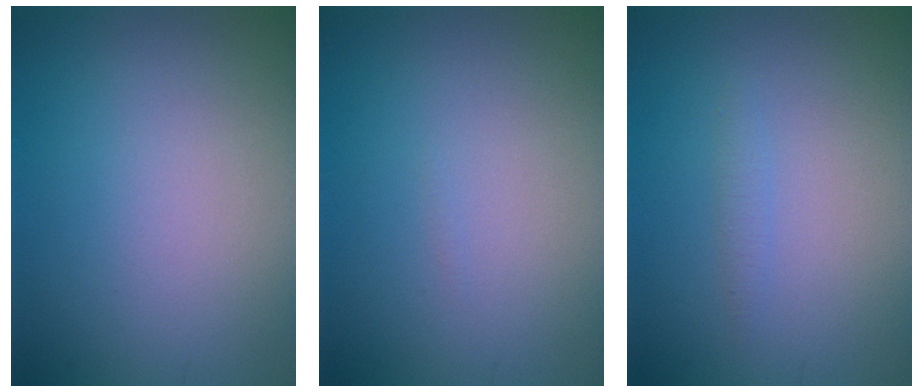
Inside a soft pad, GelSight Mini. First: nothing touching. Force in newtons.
{"total": 0.0}
{"total": 0.7, "press": 0.7, "slide": 0.1}